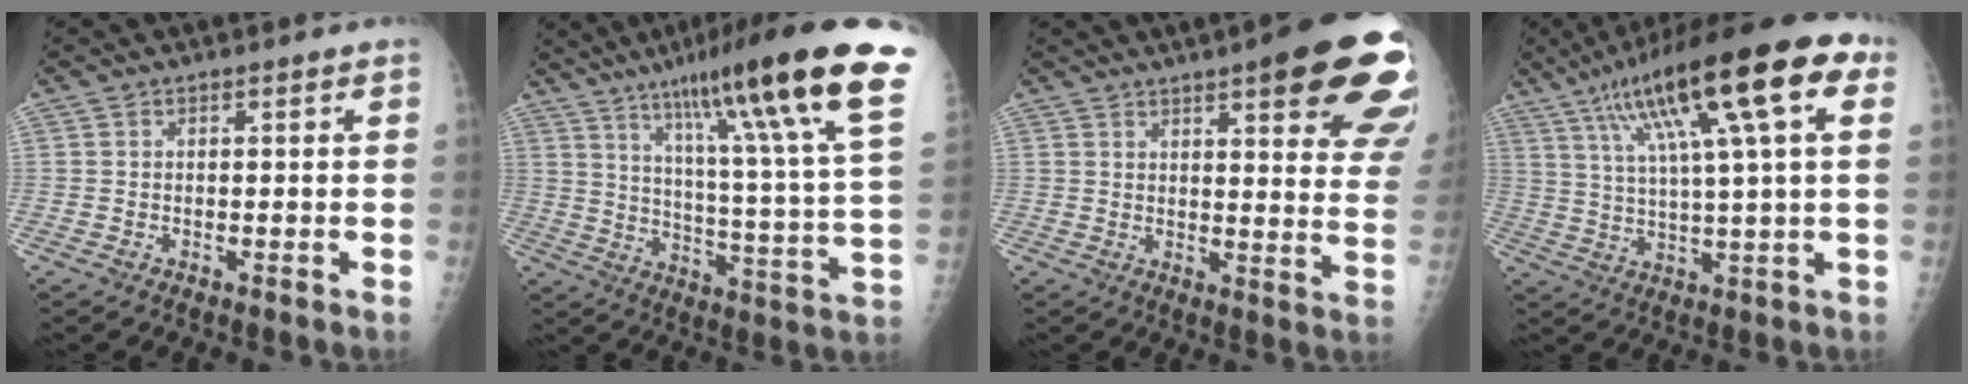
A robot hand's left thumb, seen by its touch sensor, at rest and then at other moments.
{"total": 28.4, "force": [16.6, 2.7, 22.8], "torque": [-0.328, -0.044, 0.246]}
{"total": 21.6, "force": [11.8, 5.3, 17.3], "torque": [-0.174, -0.033, 0.135]}
{"total": 22.6, "force": [9.8, 4.9, 19.8], "torque": [-0.316, 0.012, 0.155]}